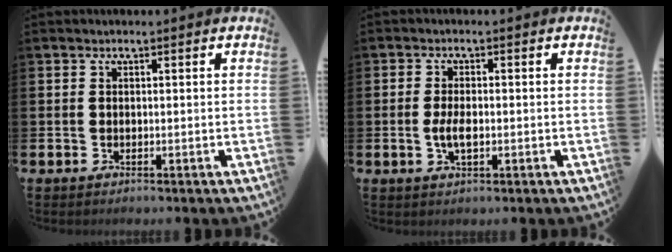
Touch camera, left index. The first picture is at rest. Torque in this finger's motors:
{"motor_torque": [0.16, 0.12, 0.07, 0.08]}